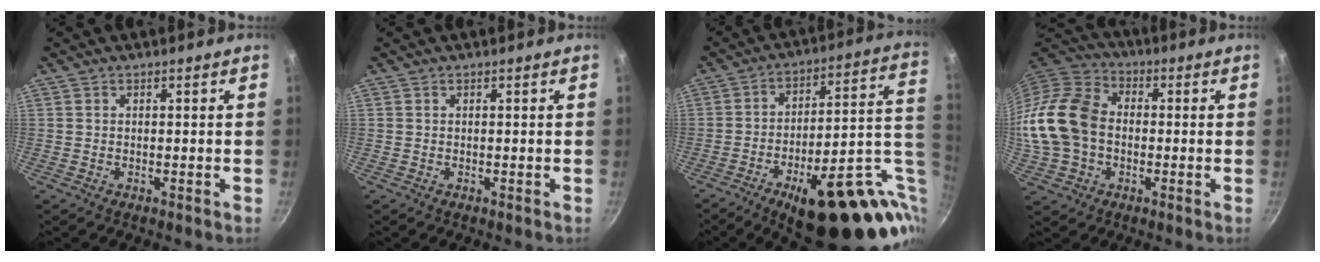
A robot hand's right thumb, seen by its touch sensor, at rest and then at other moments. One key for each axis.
{"total": 0.0}
{"total": 29.2, "fx": -7.6, "fy": 11.9, "fz": 25.6, "tx": -0.306, "ty": 0.021, "tz": -0.092}
{"total": 17.5, "fx": -1.3, "fy": 13.1, "fz": 11.5, "tx": -0.222, "ty": 0.034, "tz": -0.033}